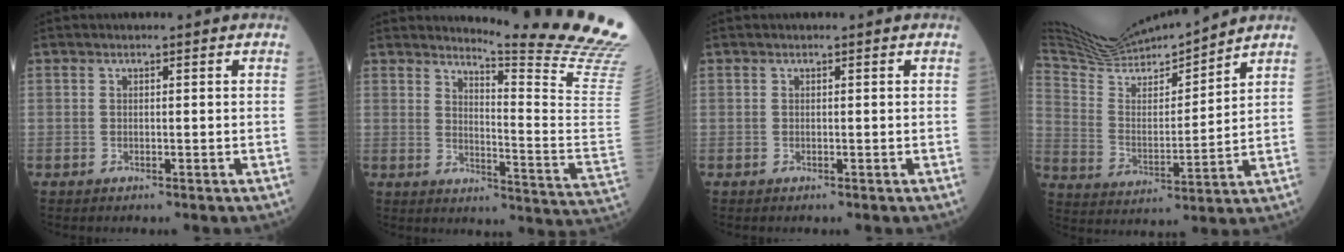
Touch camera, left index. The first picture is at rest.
{"total": 19.1, "force": [18.2, -3.0, 5.1], "torque": [-0.083, -0.186, 0.203]}
{"total": 0.0}
{"total": 14.9, "force": [14.4, -0.1, 3.9], "torque": [-0.088, -0.002, 0.263]}